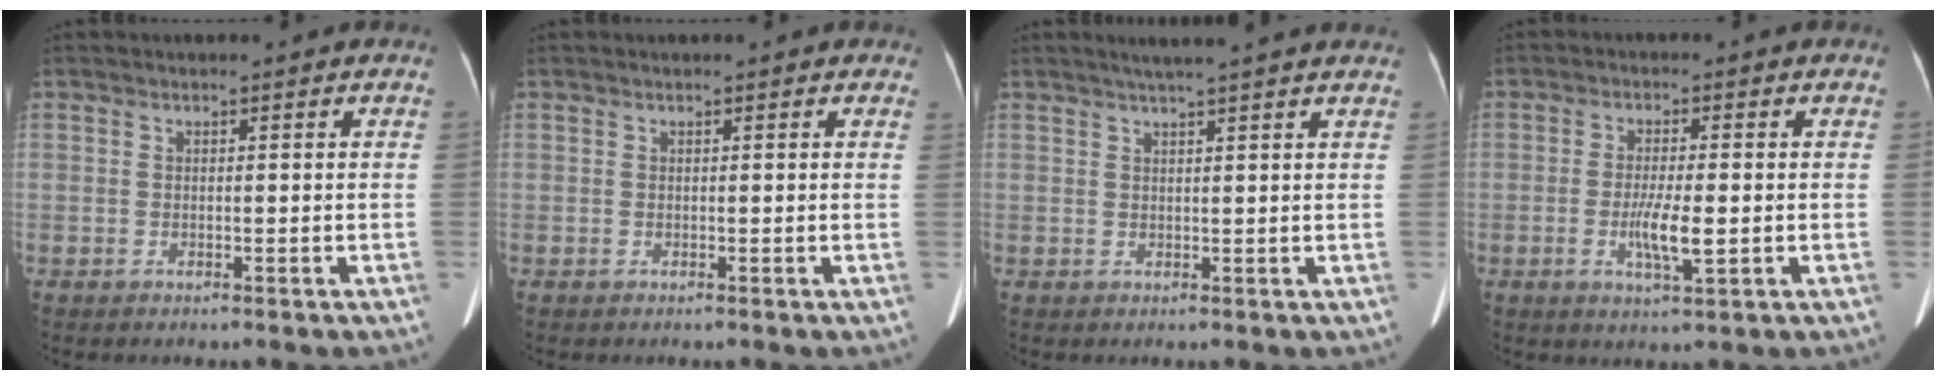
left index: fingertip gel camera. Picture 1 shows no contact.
{"total": 1.8, "force": [1.5, 0.7, 0.7], "torque": [-0.007, 0.007, 0.004]}
{"total": 7.9, "force": [6.7, -0.3, 4.2], "torque": [-0.061, 0.027, 0.078]}
{"total": 5.1, "force": [-1.0, 0.7, 5.0], "torque": [-0.098, -0.009, -0.016]}